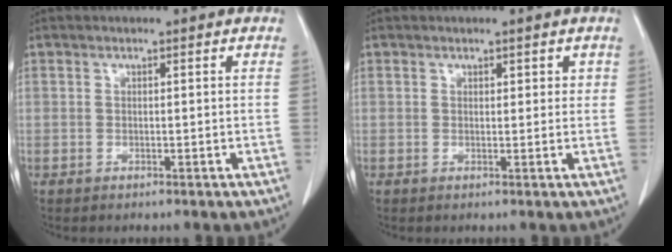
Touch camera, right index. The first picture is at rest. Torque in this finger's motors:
{"motor_torque": [-0.10, -0.12, 0.06, -0.01]}